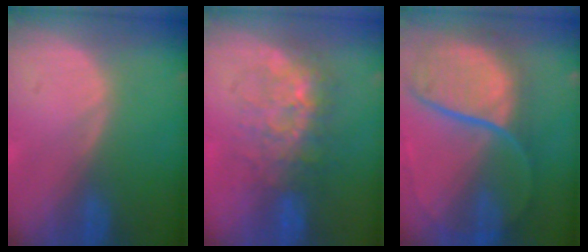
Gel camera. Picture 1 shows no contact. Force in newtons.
{"total": 7.5, "press": 7.2, "slide": 2.2}
{"total": 11.7, "press": 9.7, "slide": 6.5}